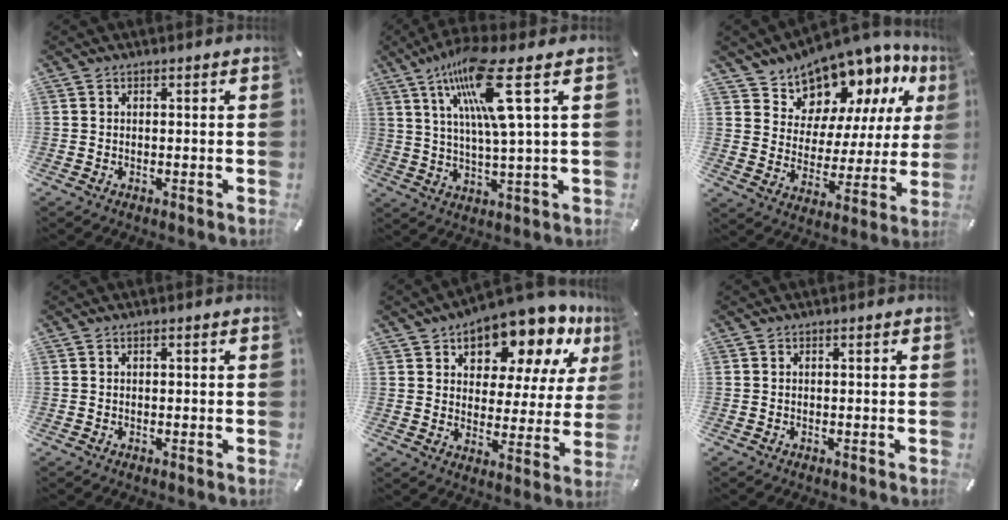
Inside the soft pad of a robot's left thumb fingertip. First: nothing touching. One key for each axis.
{"total": 15.9, "fx": 7.4, "fy": 1.9, "fz": 14.0, "tx": -0.276, "ty": -0.020, "tz": 0.111}
{"total": 12.0, "fx": 10.9, "fy": 5.0, "fz": -0.1, "tx": -0.016, "ty": -0.128, "tz": 0.195}
{"total": 0.0}
{"total": 13.5, "fx": 10.9, "fy": 6.1, "fz": 5.2, "tx": -0.084, "ty": -0.092, "tz": 0.182}
{"total": 0.0}